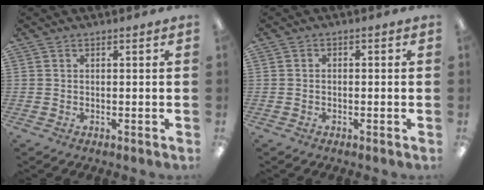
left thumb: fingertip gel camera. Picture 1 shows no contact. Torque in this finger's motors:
{"motor_torque": [0.08, 0.01, -0.28, 0.09, 0.03]}